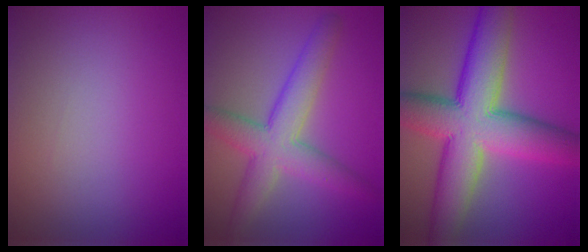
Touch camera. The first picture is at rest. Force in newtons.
{"total": 5.8, "press": 5.8, "slide": 0.2}
{"total": 12.1, "press": 12.1, "slide": 0.5}